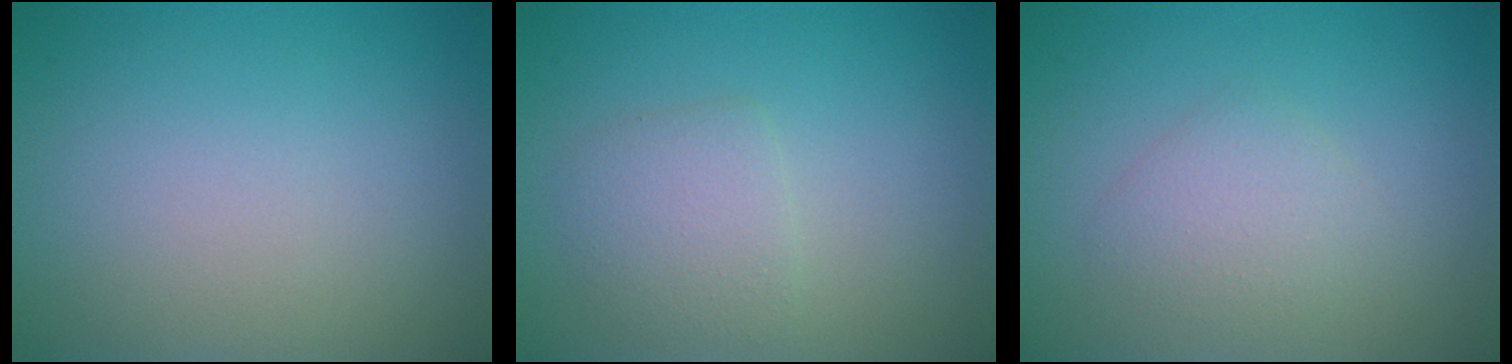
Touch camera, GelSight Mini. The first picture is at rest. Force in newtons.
{"total": 2.3, "press": 2.3, "slide": 0.0}
{"total": 2.1, "press": 2.1, "slide": 0.1}